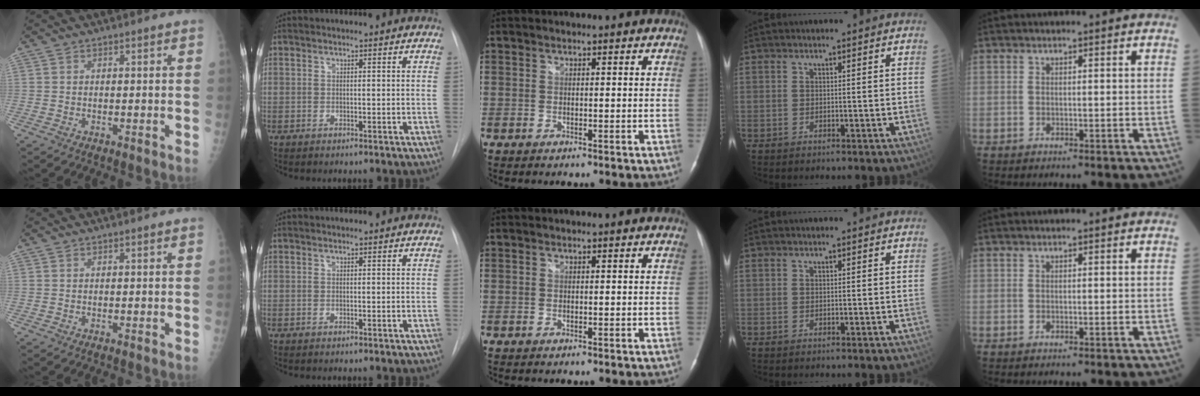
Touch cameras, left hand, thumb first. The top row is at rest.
{}